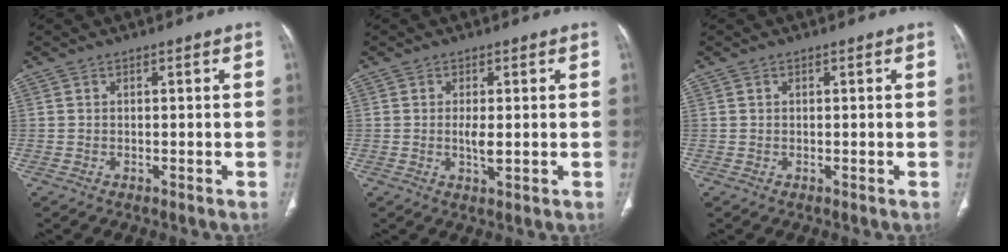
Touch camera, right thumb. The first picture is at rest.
{"total": 2.8, "force": [-0.1, 0.8, 2.7], "torque": [-0.059, -0.008, 0.000]}
{"total": 0.0}